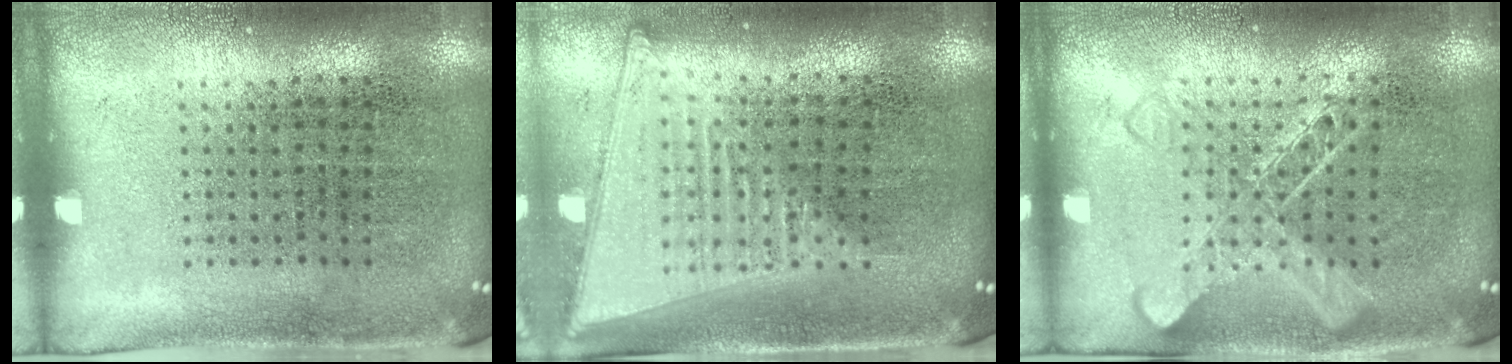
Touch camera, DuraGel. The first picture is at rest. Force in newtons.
{"total": 2.0, "press": 1.7, "slide": 1.0}
{"total": 2.5, "press": 2.4, "slide": 0.5}